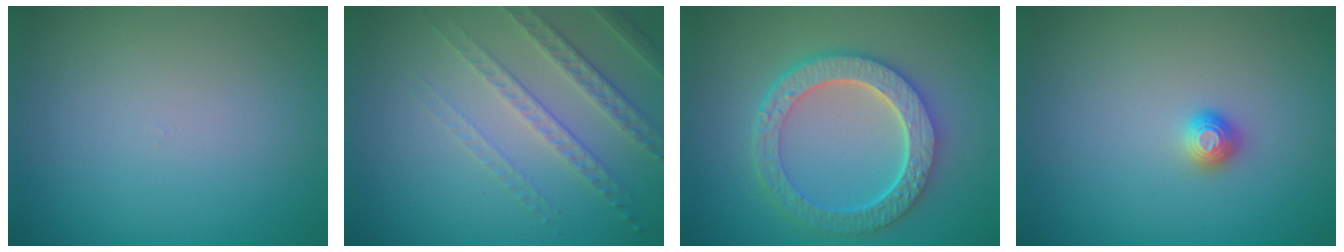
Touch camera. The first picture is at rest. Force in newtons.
{"total": 4.7, "press": 3.1, "slide": 3.4}
{"total": 6.7, "press": 5.3, "slide": 4.2}
{"total": 1.1, "press": 1.0, "slide": 0.2}